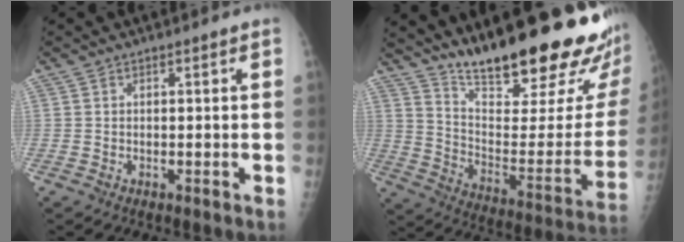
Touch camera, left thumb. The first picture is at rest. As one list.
[{"total": 30.7, "force": [22.6, 6.7, 19.6], "torque": [-0.267, -0.121, 0.333]}]